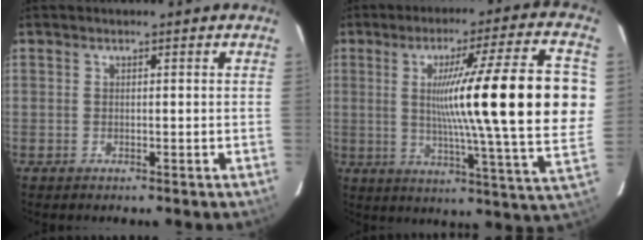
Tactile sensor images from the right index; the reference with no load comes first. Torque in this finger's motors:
{"motor_torque": [1.86, -0.28, 1.05, 0.21]}